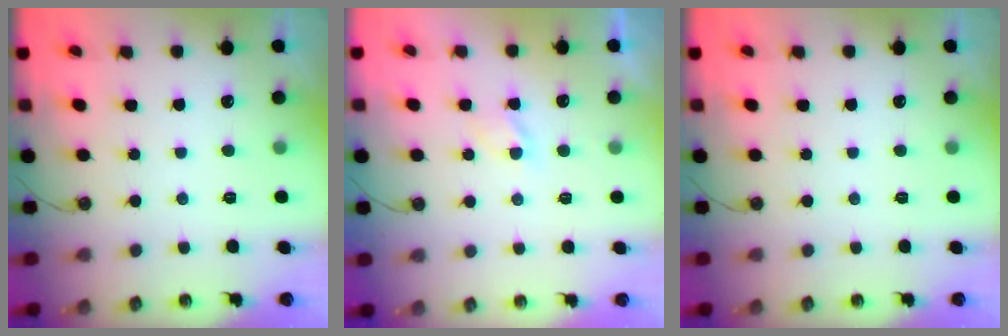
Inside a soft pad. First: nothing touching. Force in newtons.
{"total": 2.9, "press": 2.8, "slide": 0.6}
{"total": 0.0}